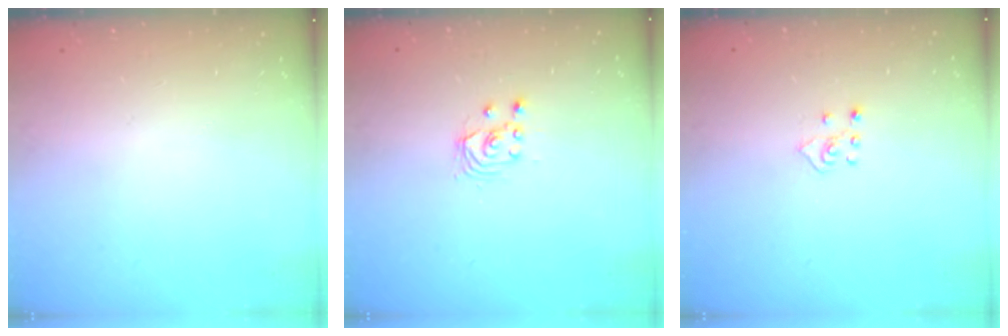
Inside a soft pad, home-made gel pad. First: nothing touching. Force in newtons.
{"total": 2.5, "press": 2.5, "slide": 0.2}
{"total": 2.3, "press": 2.3, "slide": 0.5}